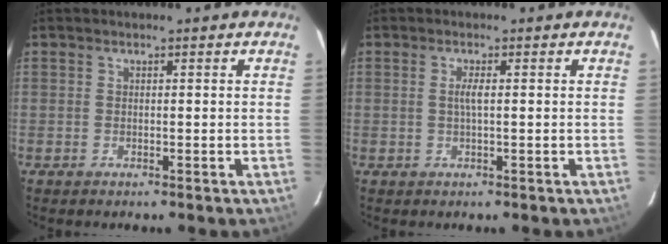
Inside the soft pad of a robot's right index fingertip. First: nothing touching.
{"total": 1.6, "force": [0.1, 0.0, 1.6], "torque": [-0.030, 0.000, 0.000]}